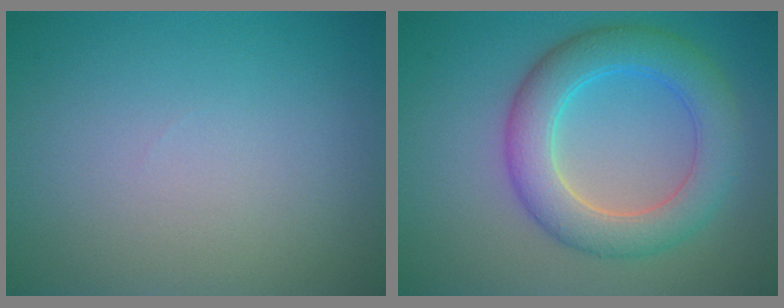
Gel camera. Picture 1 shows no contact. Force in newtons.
{"total": 6.1, "press": 6.1, "slide": 0.2}